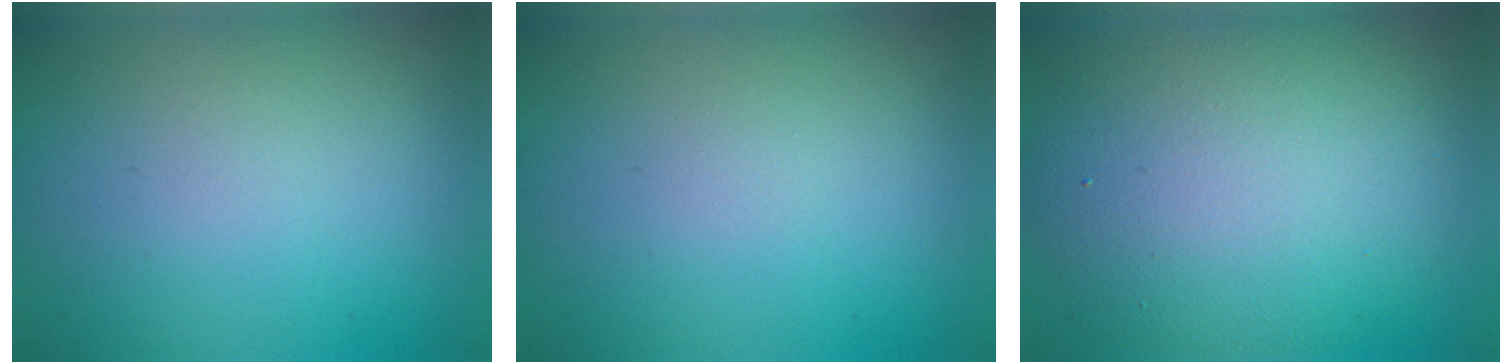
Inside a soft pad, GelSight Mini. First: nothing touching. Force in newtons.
{"total": 0.0}
{"total": 10.2, "press": 10.2, "slide": 0.7}